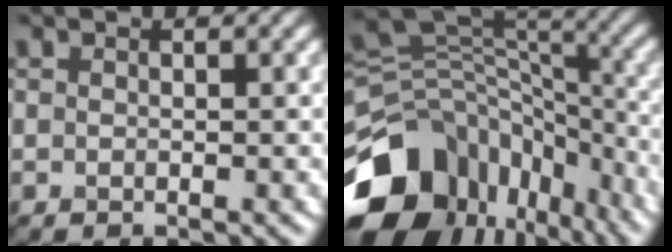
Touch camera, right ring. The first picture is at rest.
{"total": 12.9, "force": [-6.7, 9.0, 6.3], "torque": [-0.141, 0.003, -0.105]}